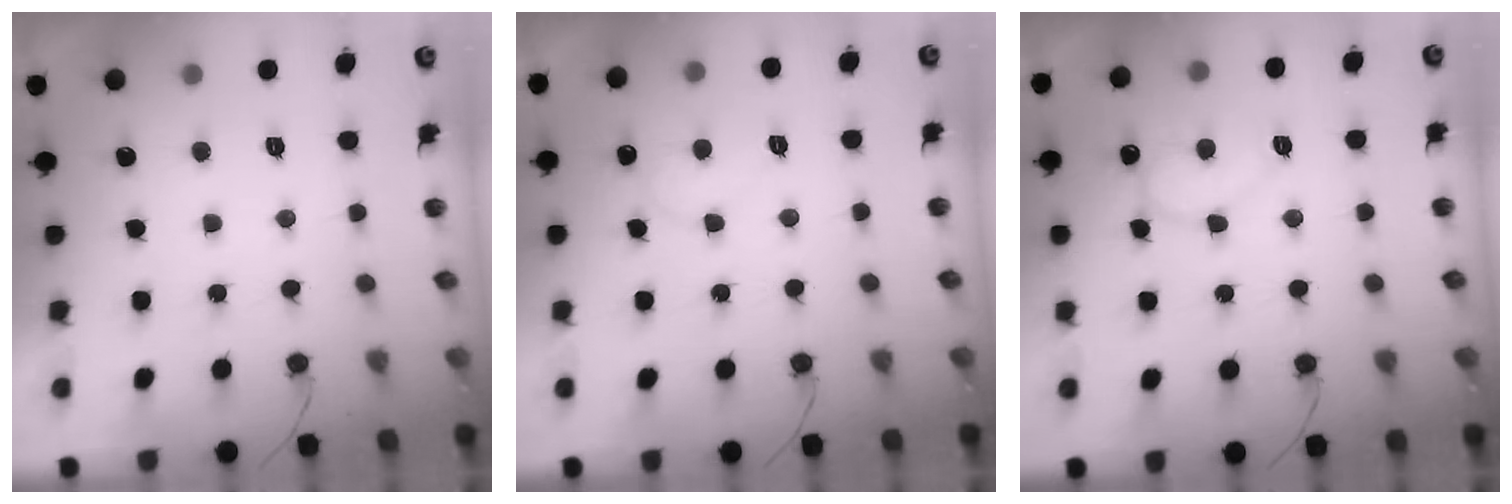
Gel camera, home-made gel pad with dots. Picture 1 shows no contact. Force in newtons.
{"total": 5.7, "press": 5.7, "slide": 0.6}
{"total": 9.3, "press": 9.3, "slide": 0.8}